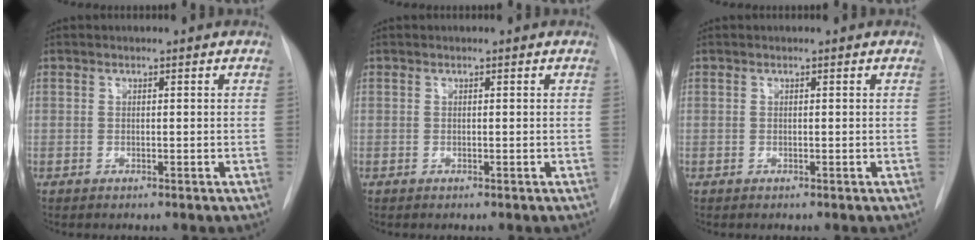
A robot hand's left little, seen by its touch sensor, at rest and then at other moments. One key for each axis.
{"total": 0.0}
{"total": 0.0}